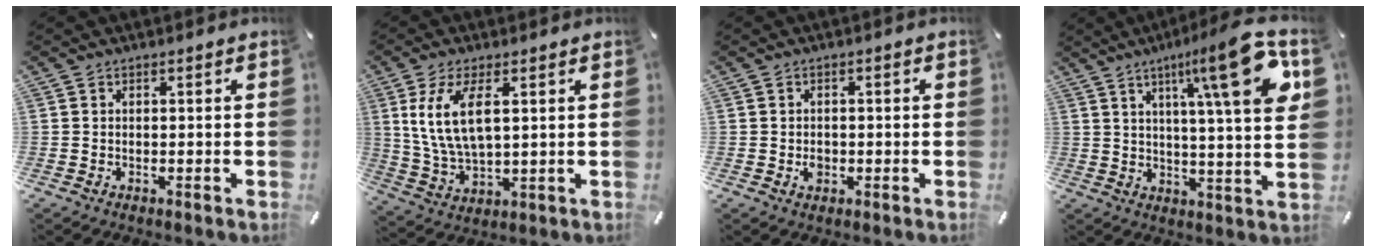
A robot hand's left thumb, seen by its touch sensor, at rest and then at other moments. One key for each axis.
{"total": 10.5, "fx": 3.5, "fy": 4.7, "fz": 8.7, "tx": -0.200, "ty": -0.004, "tz": 0.060}
{"total": 2.6, "fx": -0.6, "fy": 2.2, "fz": 1.2, "tx": -0.014, "ty": 0.001, "tz": -0.013}
{"total": 19.6, "fx": 8.2, "fy": 3.9, "fz": 17.3, "tx": -0.246, "ty": -0.041, "tz": 0.110}